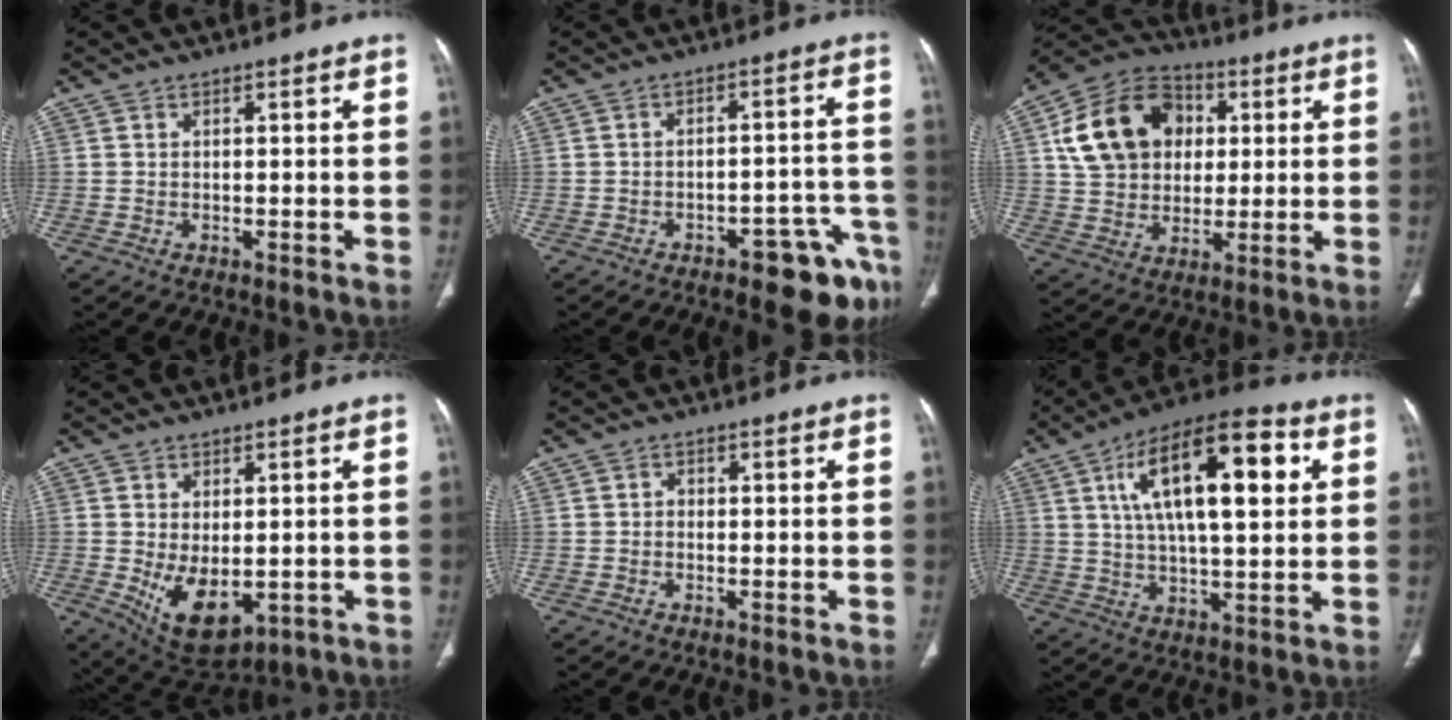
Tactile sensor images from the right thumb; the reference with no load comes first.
{"total": 11.4, "force": [-7.2, 4.0, 7.8], "torque": [-0.066, 0.053, -0.089]}
{"total": 17.4, "force": [4.2, 13.6, 10.1], "torque": [-0.160, 0.012, 0.072]}
{"total": 9.6, "force": [-1.6, 5.5, 7.7], "torque": [-0.115, -0.013, 0.000]}
{"total": 0.6, "force": [-0.2, 0.5, 0.3], "torque": [-0.001, 0.003, -0.007]}
{"total": 19.9, "force": [6.1, 7.6, 17.4], "torque": [-0.268, 0.005, 0.092]}